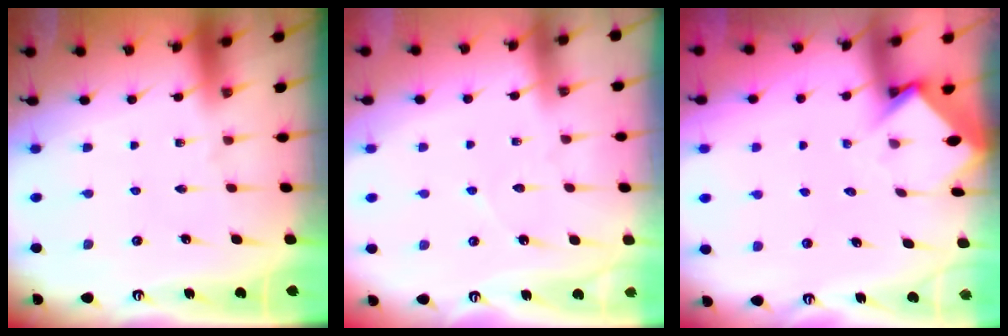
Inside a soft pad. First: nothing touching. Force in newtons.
{"total": 2.7, "press": 2.7, "slide": 0.4}
{"total": 3.7, "press": 3.7, "slide": 0.3}